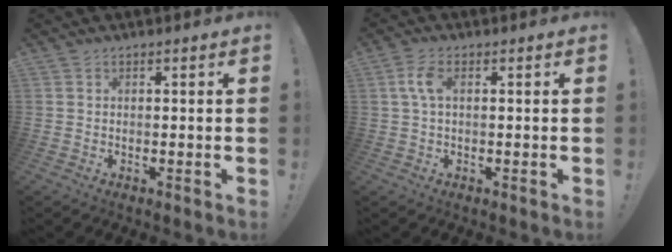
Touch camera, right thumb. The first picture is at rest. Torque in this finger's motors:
{"motor_torque": [-0.07, 0.28, 0.74, -0.10, -0.05]}